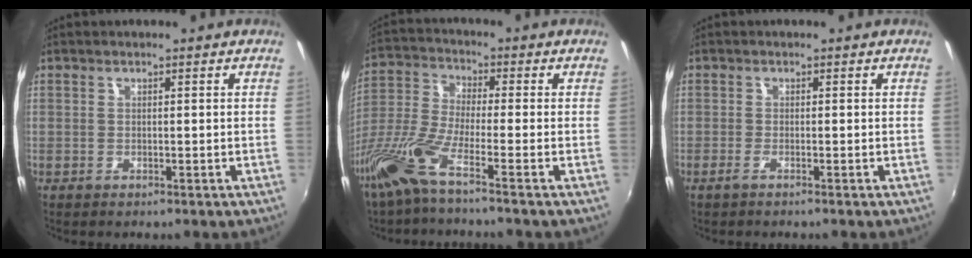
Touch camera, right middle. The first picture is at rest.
{"total": 9.3, "force": [-5.7, 0.4, 7.4], "torque": [-0.161, -0.014, -0.119]}
{"total": 1.1, "force": [-0.8, -0.2, 0.8], "torque": [-0.019, -0.003, -0.017]}